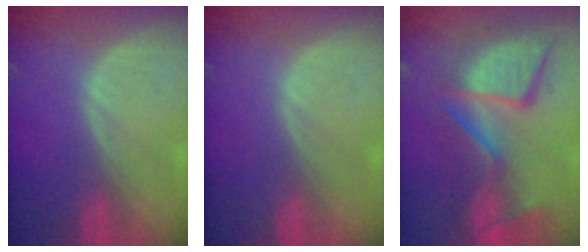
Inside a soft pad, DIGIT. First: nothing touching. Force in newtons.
{"total": 0.0}
{"total": 13.6, "press": 11.2, "slide": 7.8}